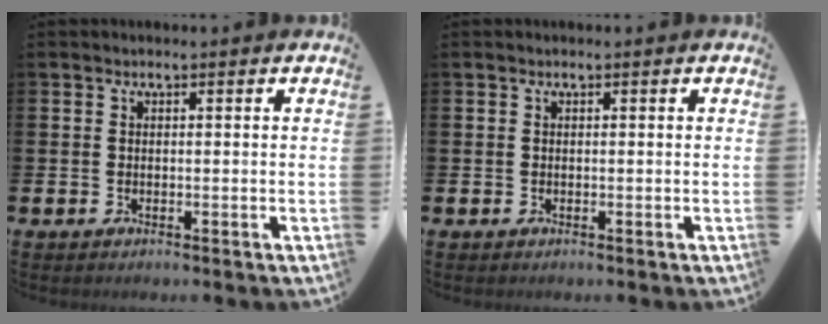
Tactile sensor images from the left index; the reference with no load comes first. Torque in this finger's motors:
{"motor_torque": [0.00, 0.00, 0.00, 0.00]}